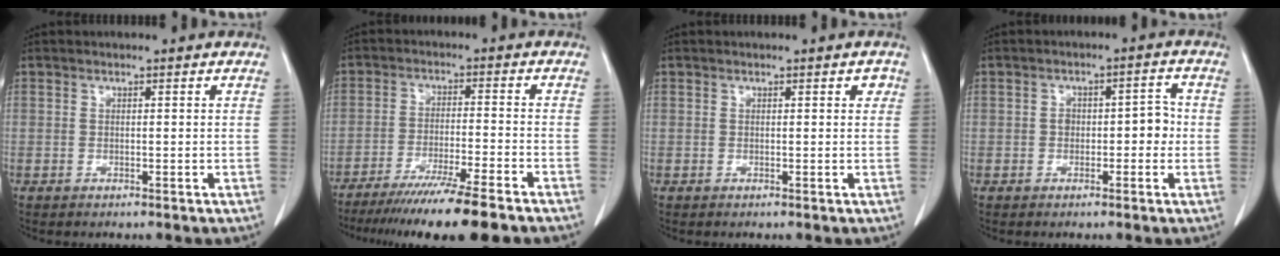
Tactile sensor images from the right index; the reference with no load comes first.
{"total": 13.9, "force": [-11.2, -1.0, 8.2], "torque": [-0.128, -0.046, -0.179]}
{"total": 1.1, "force": [0.4, 0.6, 0.8], "torque": [-0.009, 0.003, 0.005]}
{"total": 4.2, "force": [-0.6, 2.4, 3.4], "torque": [-0.040, 0.023, -0.007]}